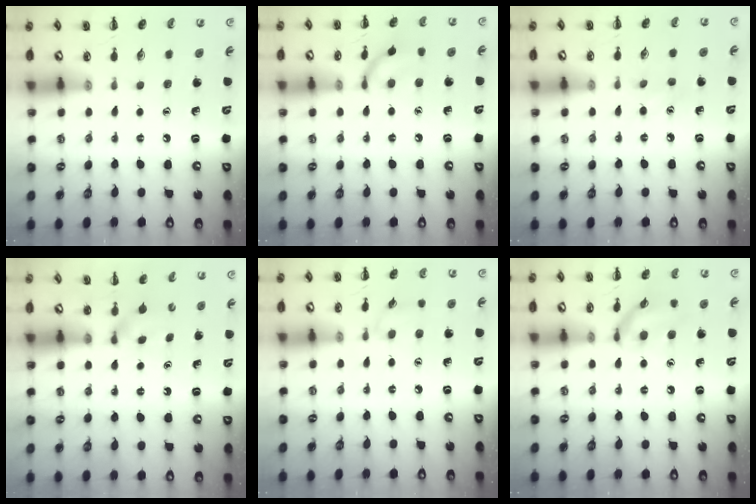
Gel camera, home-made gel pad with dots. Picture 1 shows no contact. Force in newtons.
{"total": 8.8, "press": 8.8, "slide": 0.3}
{"total": 2.0, "press": 1.9, "slide": 0.6}
{"total": 2.4, "press": 2.3, "slide": 0.9}
{"total": 3.9, "press": 3.6, "slide": 1.5}
{"total": 11.1, "press": 10.9, "slide": 1.6}